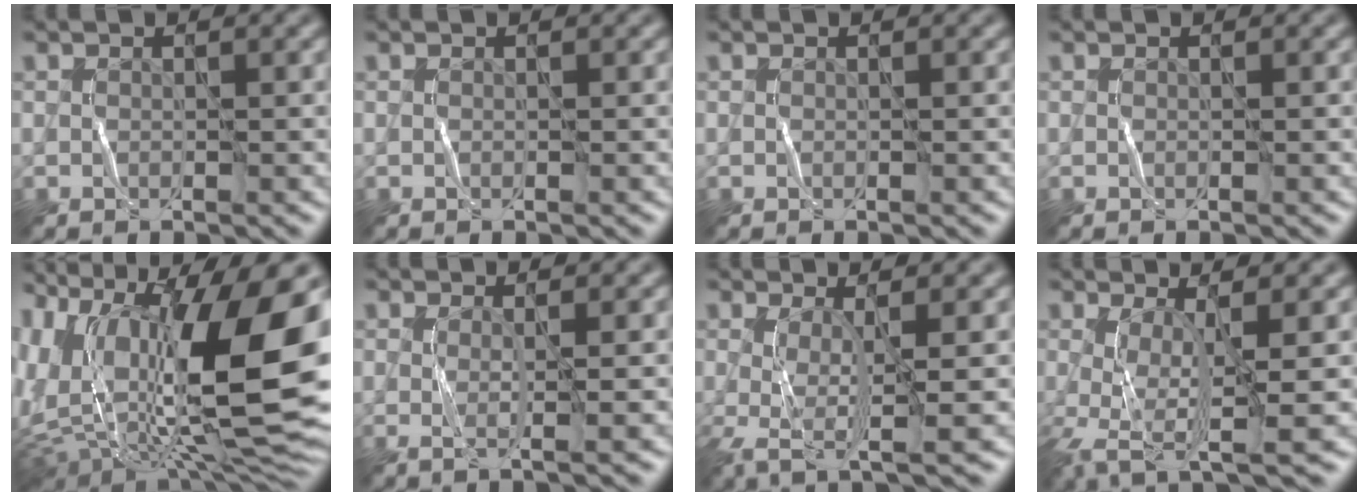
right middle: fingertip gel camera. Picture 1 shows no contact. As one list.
[{"total": 0.0}, {"total": 0.0}, {"total": 0.0}, {"total": 17.8, "force": [1.2, 9.1, 15.3], "torque": [-0.267, 0.001, 0.035]}, {"total": 1.3, "force": [0.1, 0.2, 1.3], "torque": [-0.026, 0.005, 0.002]}, {"total": 4.2, "force": [-1.0, 0.8, 4.0], "torque": [-0.078, 0.004, -0.017]}, {"total": 6.1, "force": [-2.1, 1.4, 5.5], "torque": [-0.100, 0.005, -0.037]}]